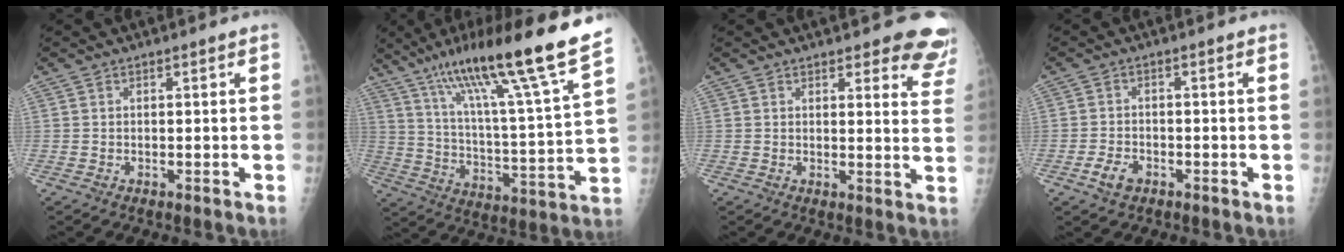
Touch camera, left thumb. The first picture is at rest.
{"total": 22.9, "force": [16.8, 0.7, 15.6], "torque": [-0.237, -0.071, 0.274]}
{"total": 10.1, "force": [8.8, 2.9, 3.9], "torque": [0.001, -0.049, 0.075]}
{"total": 3.4, "force": [-1.9, 2.2, 1.9], "torque": [-0.033, 0.008, -0.032]}